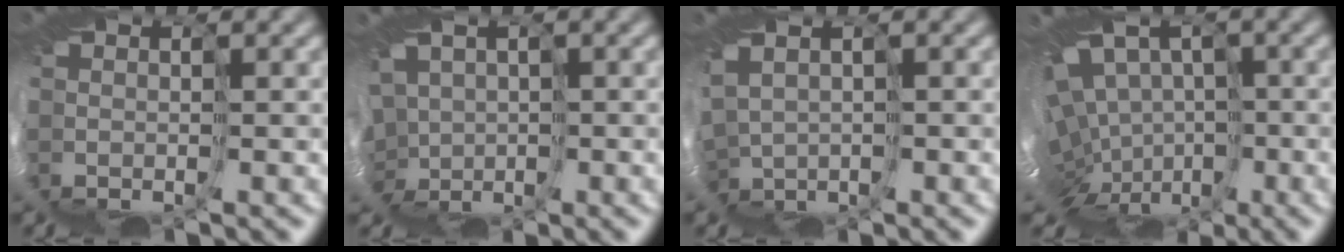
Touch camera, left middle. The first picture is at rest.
{"total": 6.3, "force": [0.4, 5.5, 3.2], "torque": [-0.095, -0.022, 0.002]}
{"total": 1.9, "force": [1.5, 1.1, -0.2], "torque": [-0.016, -0.005, 0.033]}
{"total": 11.6, "force": [-2.4, 9.3, 6.4], "torque": [-0.107, -0.012, -0.048]}